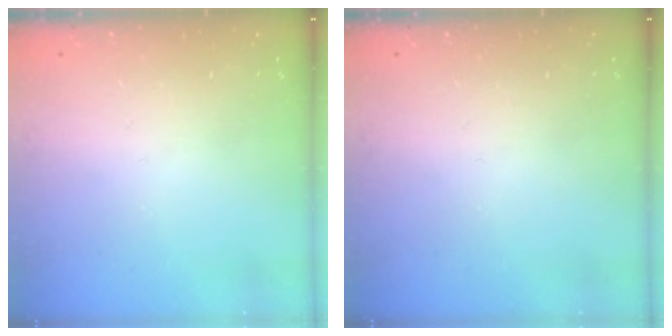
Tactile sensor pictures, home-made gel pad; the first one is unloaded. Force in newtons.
{"total": 0.0}